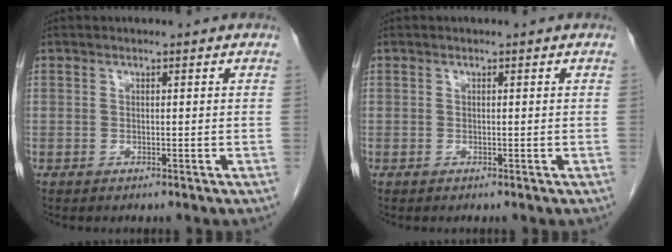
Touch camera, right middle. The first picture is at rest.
{"total": 0.0}